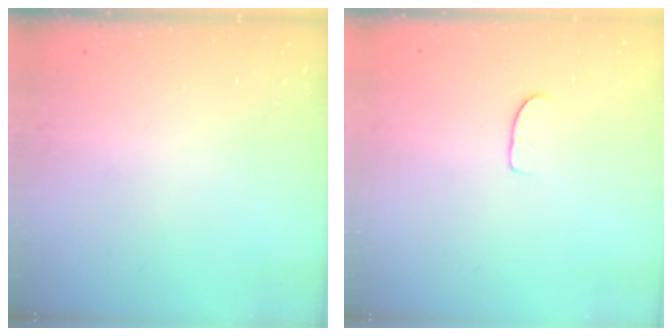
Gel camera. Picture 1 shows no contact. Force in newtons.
{"total": 5.3, "press": 5.3, "slide": 0.5}